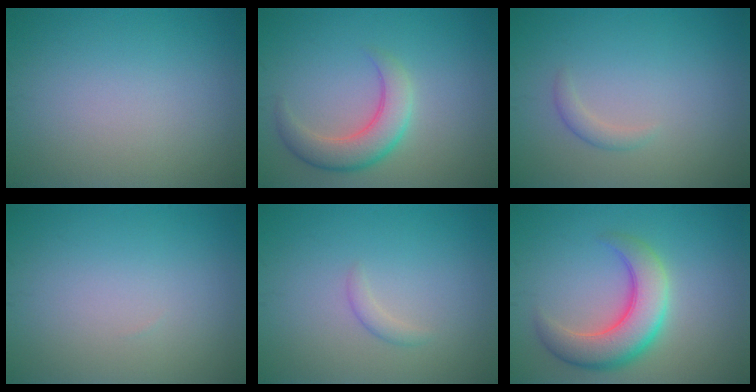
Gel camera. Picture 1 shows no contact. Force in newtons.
{"total": 4.3, "press": 4.3, "slide": 0.3}
{"total": 1.1, "press": 1.1, "slide": 0.1}
{"total": 0.0}
{"total": 1.0, "press": 1.0, "slide": 0.1}
{"total": 6.4, "press": 6.4, "slide": 0.4}